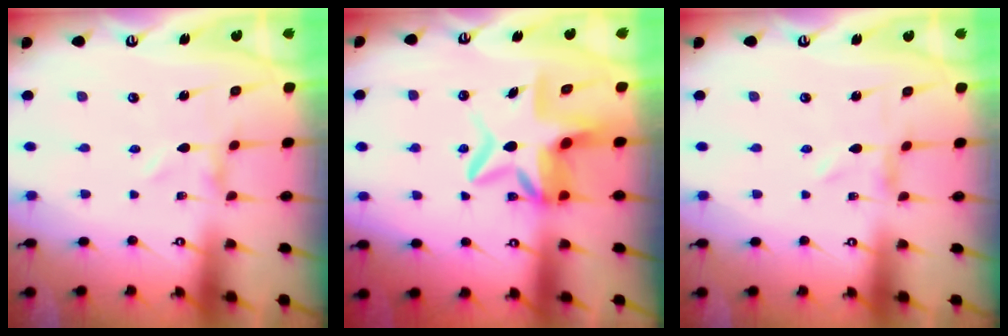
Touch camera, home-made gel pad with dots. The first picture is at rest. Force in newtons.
{"total": 10.2, "press": 9.7, "slide": 3.1}
{"total": 0.0}